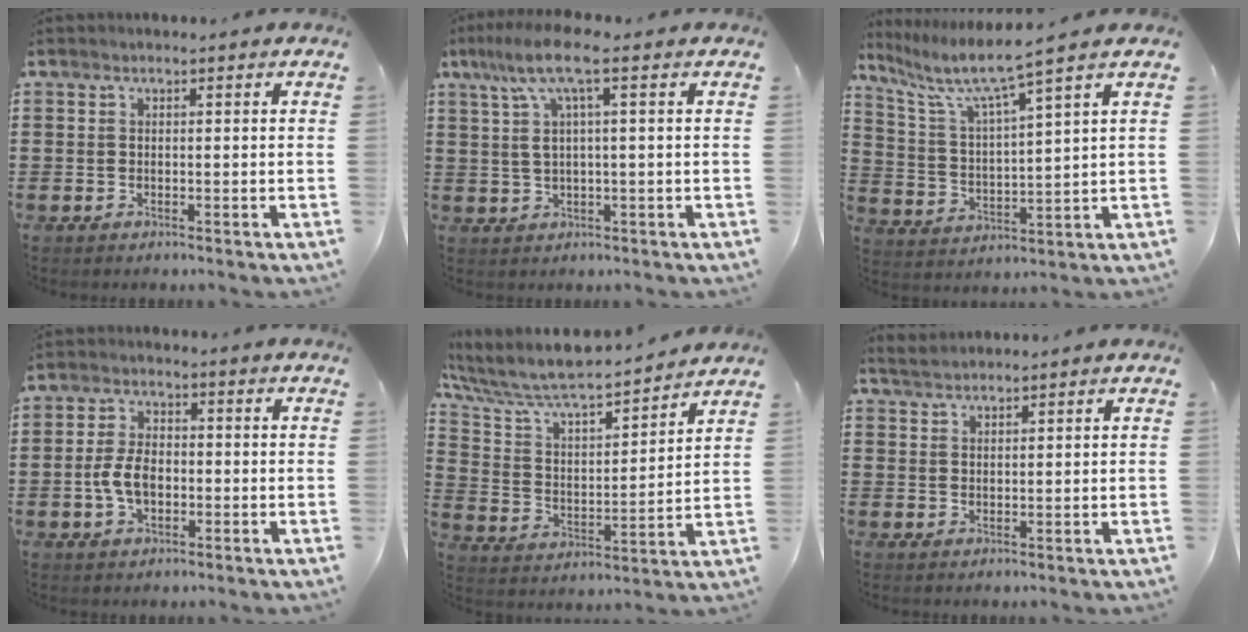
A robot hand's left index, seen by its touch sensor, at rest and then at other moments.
{"total": 6.6, "force": [1.7, 1.2, 6.2], "torque": [-0.138, 0.001, 0.020]}
{"total": 5.8, "force": [4.6, 0.0, 3.5], "torque": [-0.094, -0.036, 0.068]}
{"total": 5.7, "force": [-1.1, 3.2, 4.6], "torque": [-0.110, -0.002, -0.027]}
{"total": 8.0, "force": [7.3, 1.2, 3.0], "torque": [-0.094, -0.058, 0.120]}
{"total": 2.0, "force": [2.0, 0.2, 0.3], "torque": [-0.012, 0.005, 0.039]}